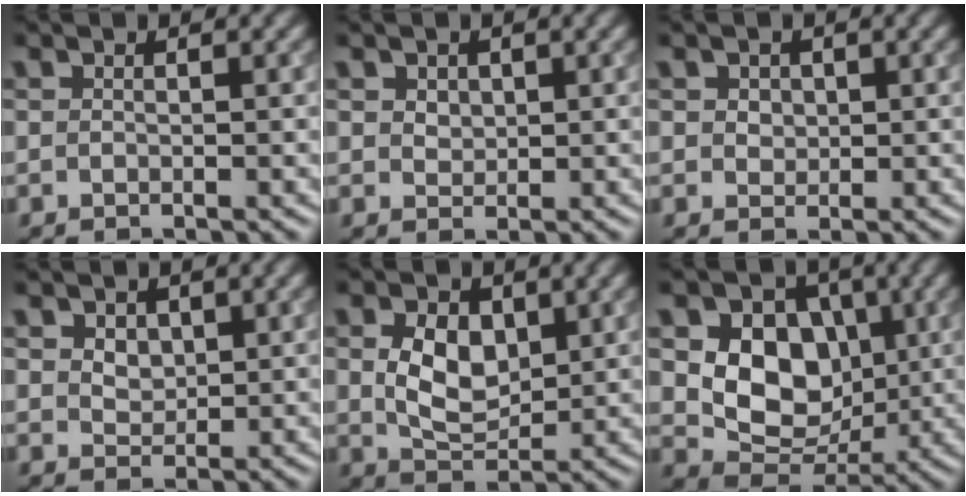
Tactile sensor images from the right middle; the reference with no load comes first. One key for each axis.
{"total": 1.5, "fx": 0.7, "fy": 1.1, "fz": 0.7, "tx": -0.011, "ty": 0.005, "tz": 0.007}
{"total": 1.7, "fx": 0.6, "fy": 1.3, "fz": 0.8, "tx": -0.011, "ty": 0.011, "tz": 0.005}
{"total": 2.3, "fx": 1.0, "fy": 1.6, "fz": 1.2, "tx": -0.023, "ty": 0.006, "tz": 0.016}
{"total": 4.6, "fx": 0.9, "fy": 3.1, "fz": 3.3, "tx": -0.072, "ty": -0.004, "tz": 0.017}
{"total": 8.1, "fx": 1.2, "fy": 6.3, "fz": 5.0, "tx": -0.090, "ty": -0.010, "tz": 0.017}